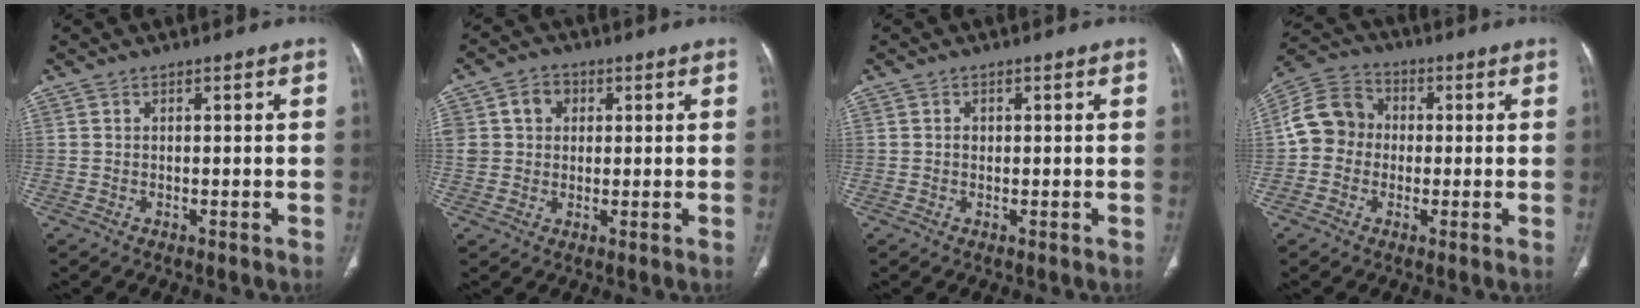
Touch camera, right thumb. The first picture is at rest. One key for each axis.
{"total": 7.0, "fx": 1.9, "fy": 5.9, "fz": 3.3, "tx": -0.045, "ty": 0.007, "tz": 0.037}
{"total": 0.9, "fx": 0.1, "fy": 0.8, "fz": 0.4, "tx": -0.004, "ty": 0.002, "tz": 0.002}
{"total": 9.6, "fx": -0.3, "fy": 8.5, "fz": 4.5, "tx": -0.066, "ty": 0.031, "tz": -0.021}